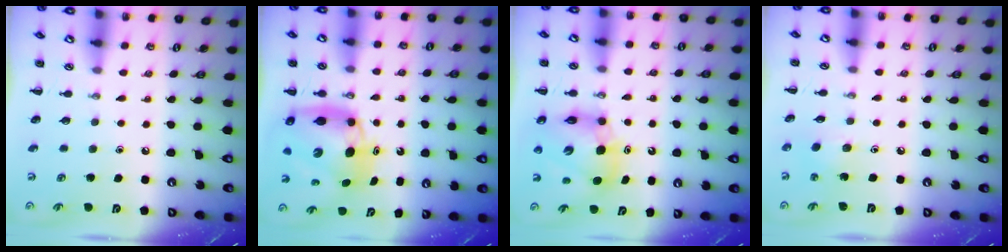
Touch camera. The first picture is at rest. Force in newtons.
{"total": 10.2, "press": 9.8, "slide": 3.0}
{"total": 10.5, "press": 10.0, "slide": 3.1}
{"total": 3.1, "press": 3.0, "slide": 0.8}